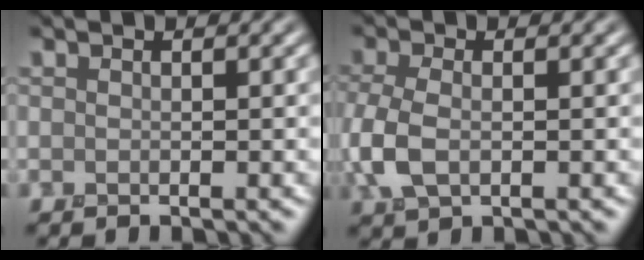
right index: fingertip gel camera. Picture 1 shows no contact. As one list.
[{"total": 3.8, "force": [-0.7, 2.2, 3.1], "torque": [-0.088, -0.004, -0.018]}]